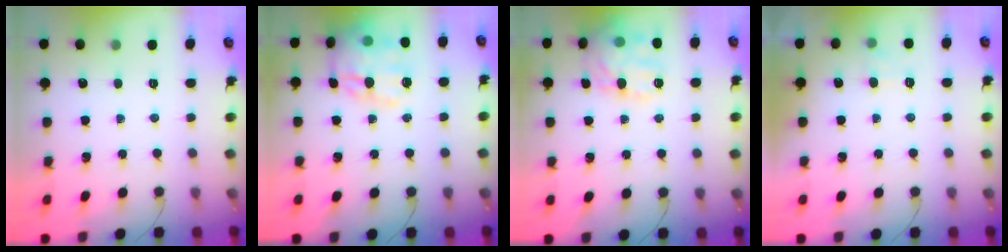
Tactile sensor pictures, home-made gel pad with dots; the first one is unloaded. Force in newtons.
{"total": 16.4, "press": 16.2, "slide": 2.6}
{"total": 16.2, "press": 16.2, "slide": 1.0}
{"total": 5.8, "press": 5.6, "slide": 1.2}